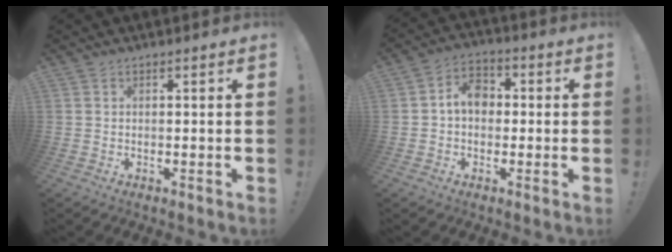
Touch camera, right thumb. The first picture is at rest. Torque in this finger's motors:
{"motor_torque": [-0.03, 0.03, 0.00, 0.00, 0.00]}